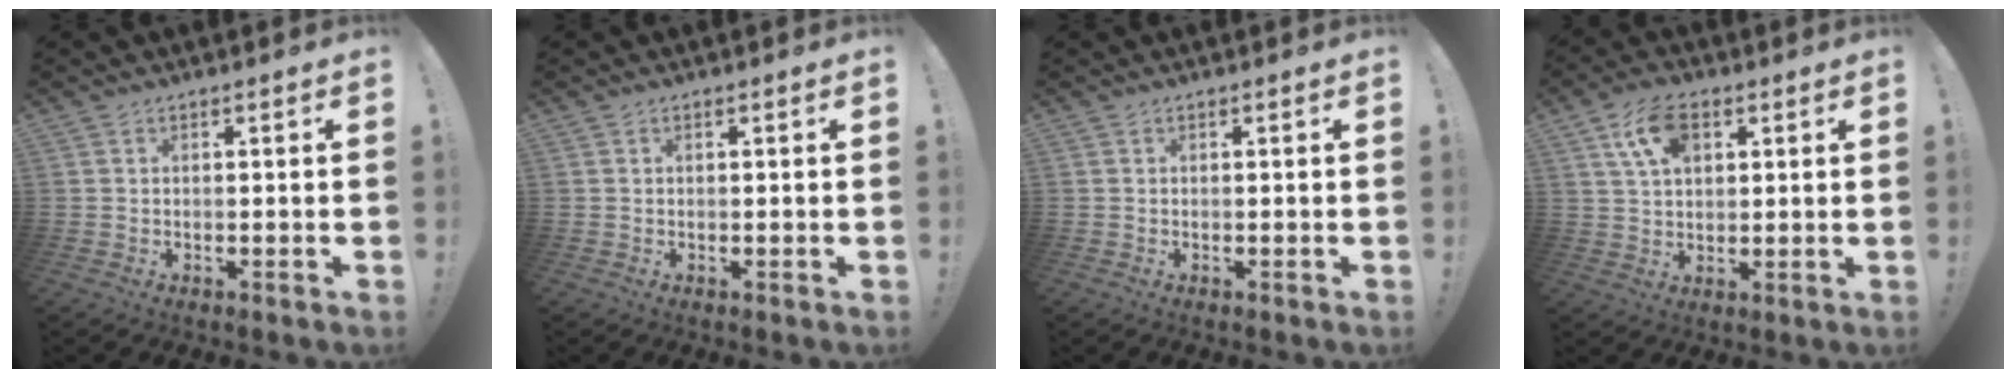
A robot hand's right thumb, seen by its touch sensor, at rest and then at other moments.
{"total": 0.0}
{"total": 0.0}
{"total": 10.1, "force": [4.4, 6.0, 6.9], "torque": [-0.116, 0.000, 0.084]}